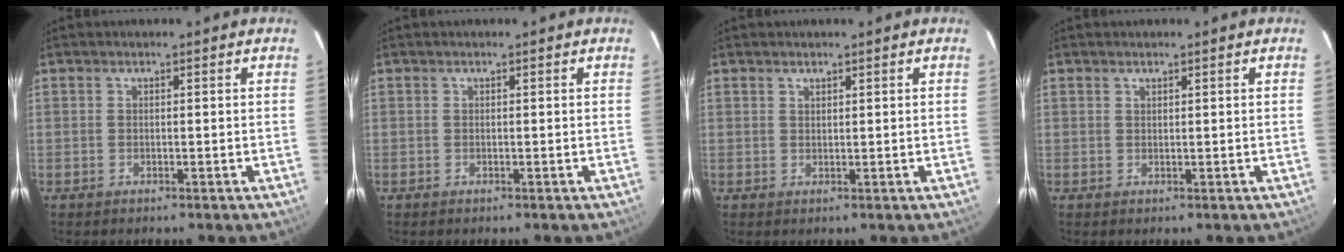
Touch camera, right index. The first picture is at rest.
{"total": 0.0}
{"total": 0.8, "force": [0.7, 0.2, 0.2], "torque": [-0.004, 0.001, 0.014]}
{"total": 0.5, "force": [0.5, 0.1, 0.1], "torque": [-0.001, 0.001, 0.010]}